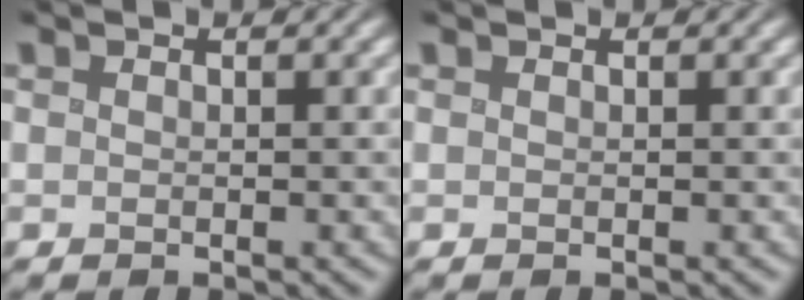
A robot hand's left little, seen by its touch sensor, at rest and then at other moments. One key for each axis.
{"total": 0.0}